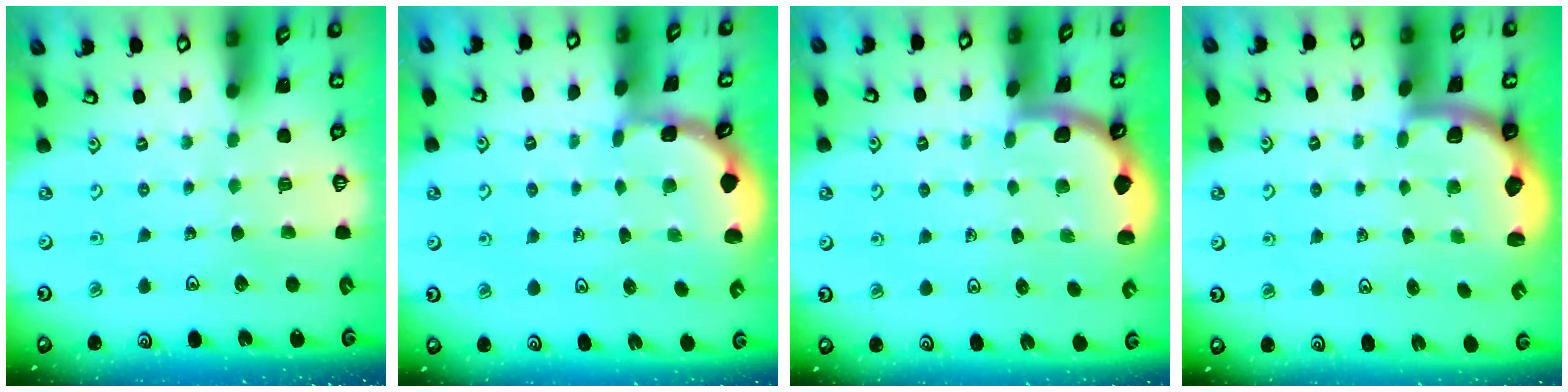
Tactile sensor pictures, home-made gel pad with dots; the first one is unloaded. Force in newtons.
{"total": 1.2, "press": 1.2, "slide": 0.3}
{"total": 1.9, "press": 1.9, "slide": 0.0}
{"total": 2.0, "press": 2.0, "slide": 0.5}